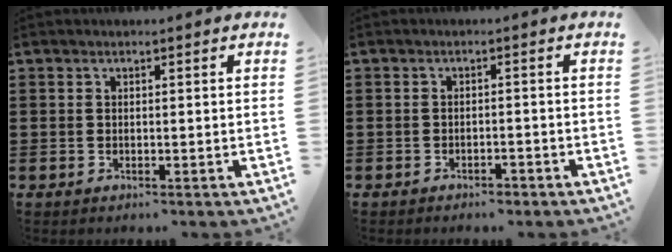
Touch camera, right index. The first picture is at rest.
{"total": 1.5, "force": [-1.4, 0.4, 0.0], "torque": [-0.006, 0.004, -0.032]}